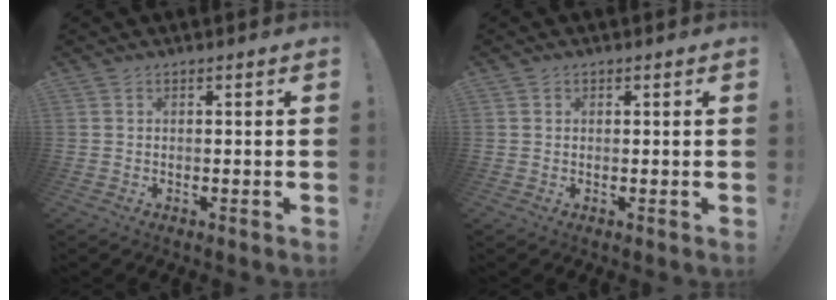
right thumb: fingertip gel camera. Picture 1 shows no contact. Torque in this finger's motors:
{"motor_torque": [0.25, -0.17, -0.38, 0.07, 0.01]}